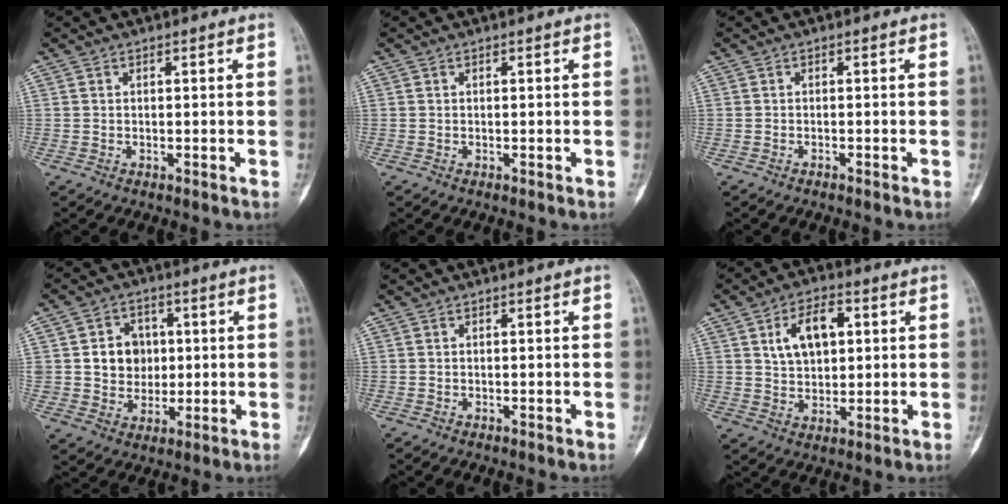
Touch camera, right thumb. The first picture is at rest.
{"total": 0.0}
{"total": 0.6, "force": [-0.5, 0.0, 0.3], "torque": [-0.008, 0.003, -0.007]}
{"total": 8.7, "force": [1.2, 7.5, 4.1], "torque": [-0.022, 0.000, 0.023]}
{"total": 0.0}
{"total": 9.5, "force": [2.8, 5.8, 6.9], "torque": [-0.098, 0.000, 0.049]}